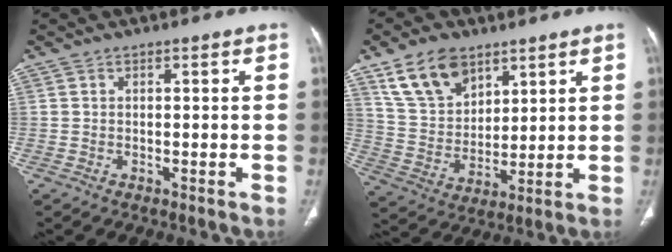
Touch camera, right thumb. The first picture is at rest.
{"total": 12.7, "force": [7.9, 7.8, 6.2], "torque": [-0.092, -0.031, 0.159]}